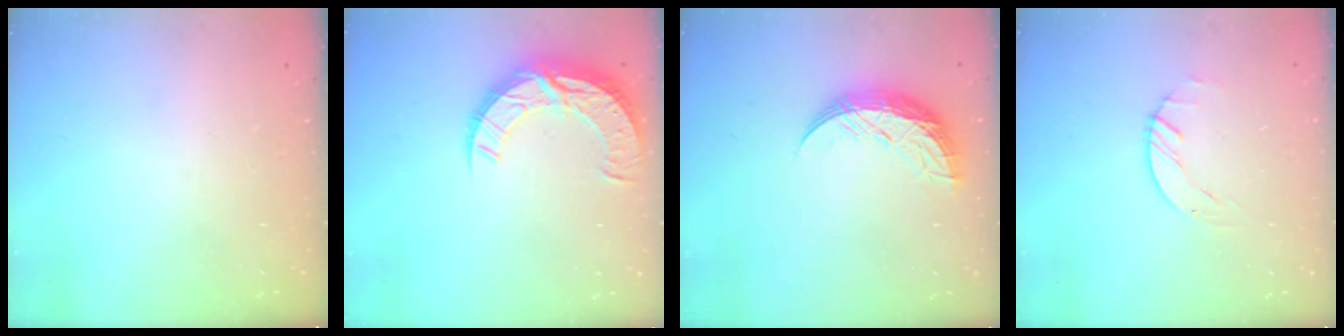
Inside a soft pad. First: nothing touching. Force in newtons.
{"total": 13.4, "press": 13.3, "slide": 0.8}
{"total": 9.7, "press": 9.7, "slide": 0.9}
{"total": 0.7, "press": 0.7, "slide": 0.2}